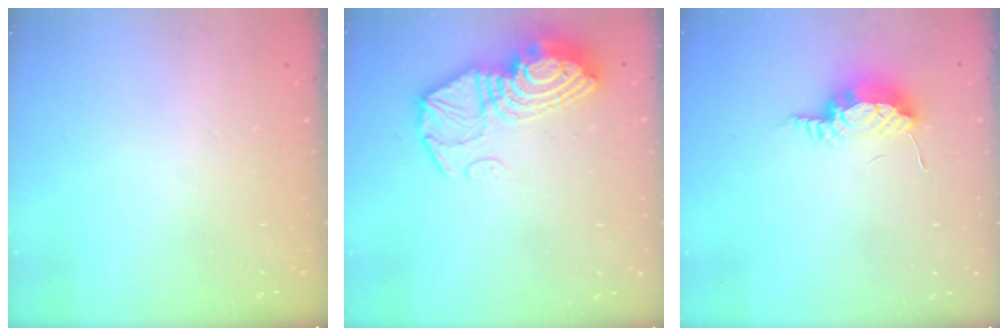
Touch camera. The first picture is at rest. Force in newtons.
{"total": 16.5, "press": 16.4, "slide": 1.4}
{"total": 8.6, "press": 8.1, "slide": 2.7}